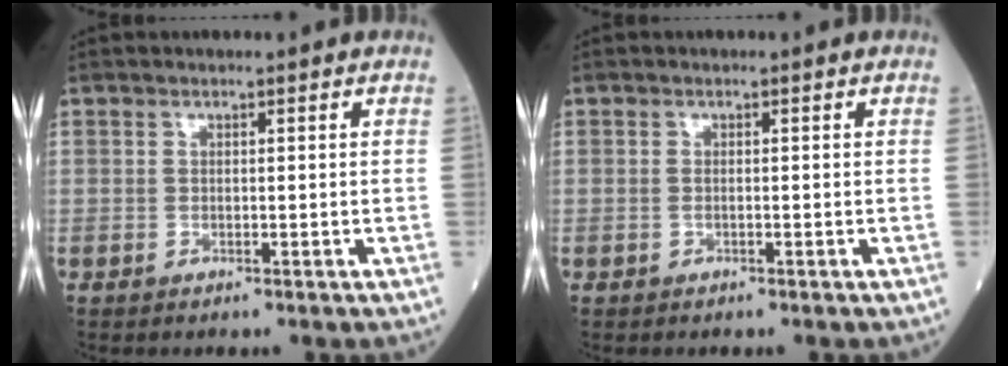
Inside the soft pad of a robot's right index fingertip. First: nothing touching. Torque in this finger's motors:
{"motor_torque": [-0.25, 0.00, -0.04, -0.01]}